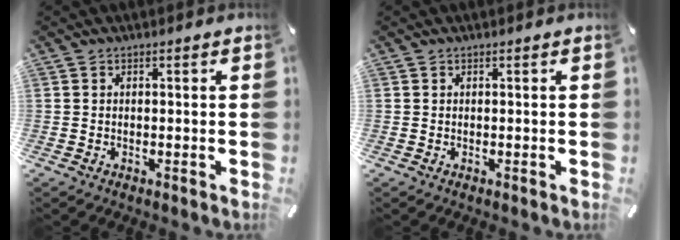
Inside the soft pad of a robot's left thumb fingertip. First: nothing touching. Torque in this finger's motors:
{"motor_torque": [0.00, 0.00, 0.00, 0.00, 0.00]}